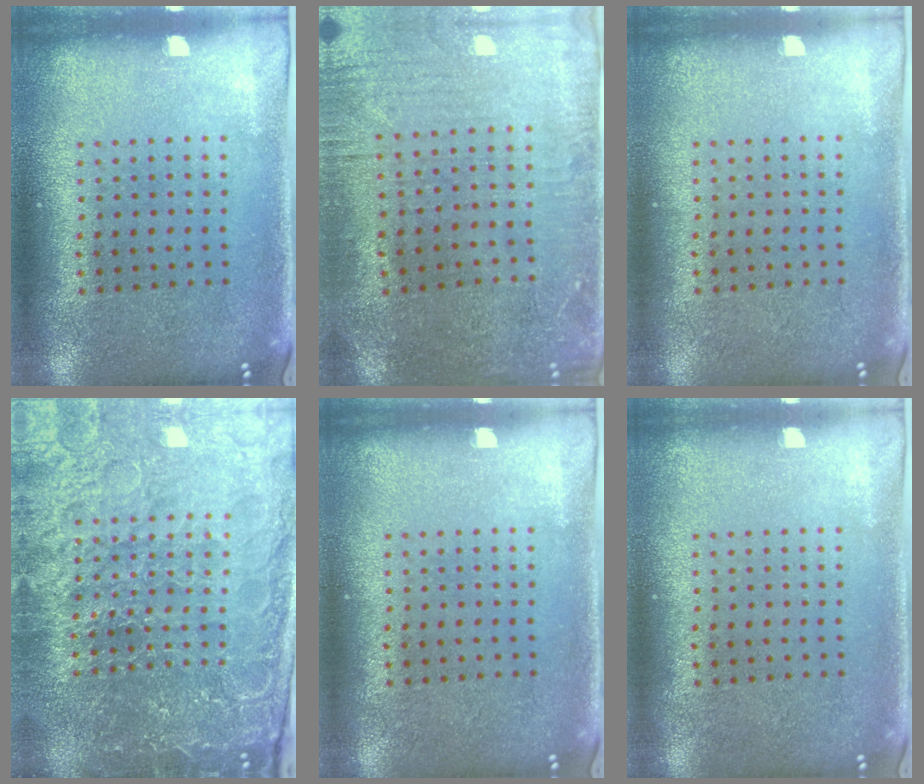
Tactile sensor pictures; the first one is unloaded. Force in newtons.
{"total": 0.7, "press": 0.5, "slide": 0.5}
{"total": 0.0}
{"total": 5.4, "press": 4.9, "slide": 2.1}
{"total": 0.0}
{"total": 0.0}